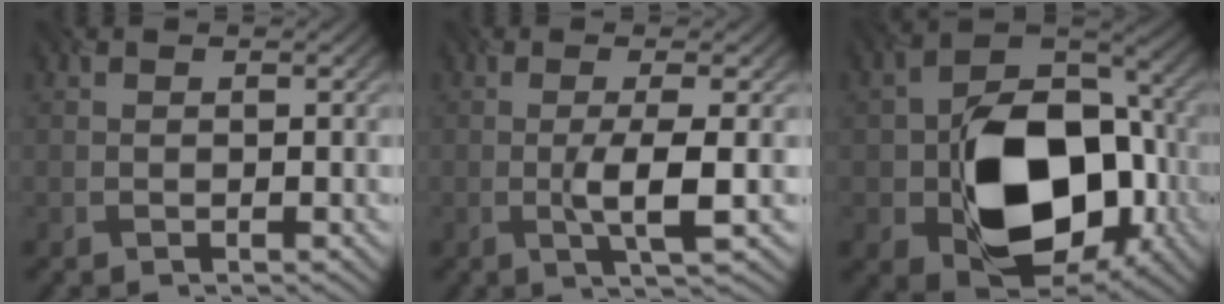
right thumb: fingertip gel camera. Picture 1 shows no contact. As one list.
[{"total": 4.1, "force": [-0.8, 0.5, 4.0], "torque": [-0.076, 0.003, -0.016]}, {"total": 15.6, "force": [-4.4, 11.0, 10.2], "torque": [-0.145, -0.022, -0.066]}]